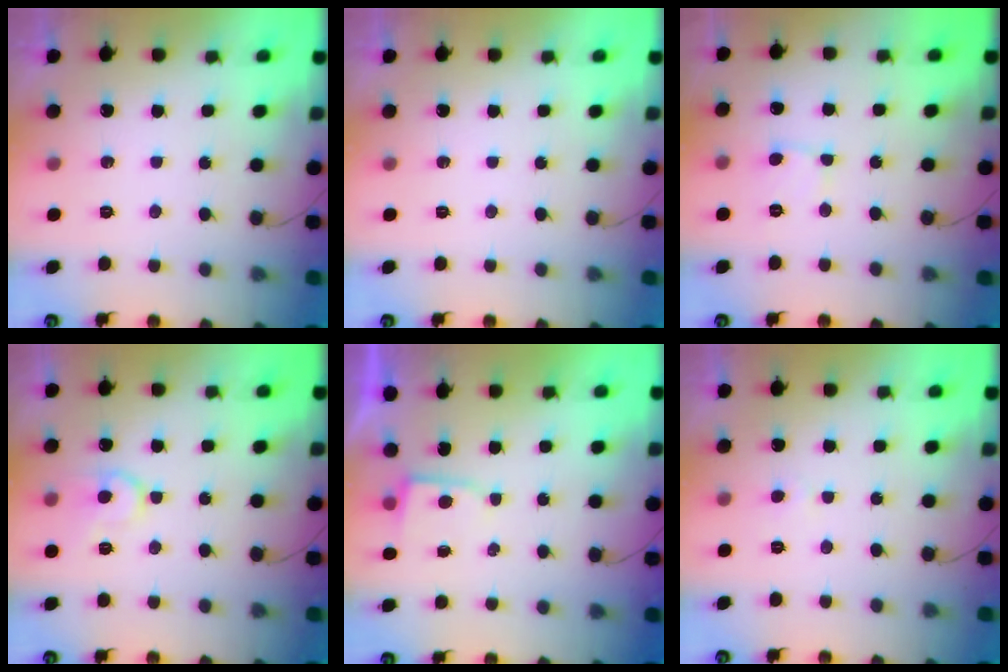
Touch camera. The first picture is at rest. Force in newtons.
{"total": 0.0}
{"total": 2.1, "press": 2.1, "slide": 0.1}
{"total": 9.9, "press": 9.9, "slide": 0.9}
{"total": 2.1, "press": 2.1, "slide": 0.3}
{"total": 2.4, "press": 2.3, "slide": 0.3}